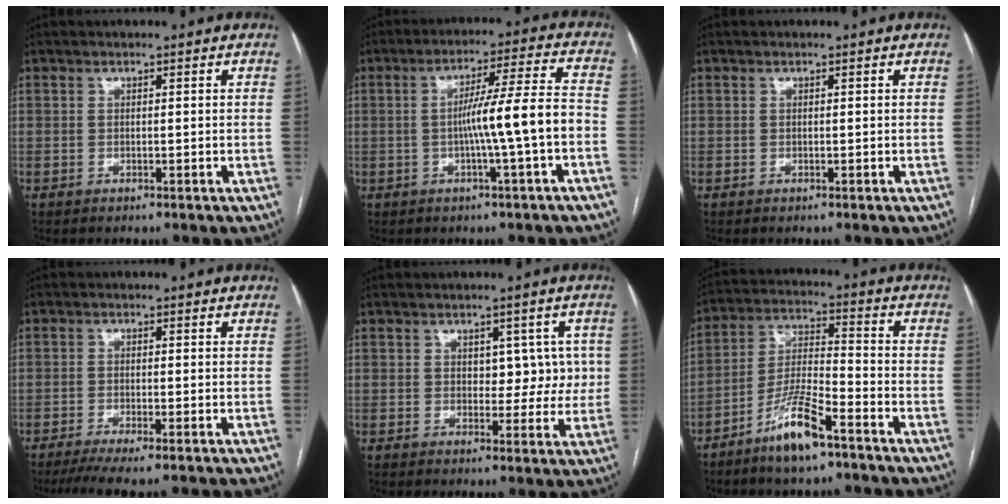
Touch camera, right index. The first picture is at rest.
{"total": 9.4, "force": [-2.1, -1.1, 9.1], "torque": [-0.149, 0.014, -0.031]}
{"total": 0.0}
{"total": 6.5, "force": [-5.1, 0.2, 4.1], "torque": [-0.064, -0.012, -0.082]}
{"total": 4.8, "force": [1.0, 3.1, 3.5], "torque": [-0.028, 0.011, 0.017]}
{"total": 10.2, "force": [-6.9, 1.6, 7.4], "torque": [-0.154, -0.014, -0.133]}